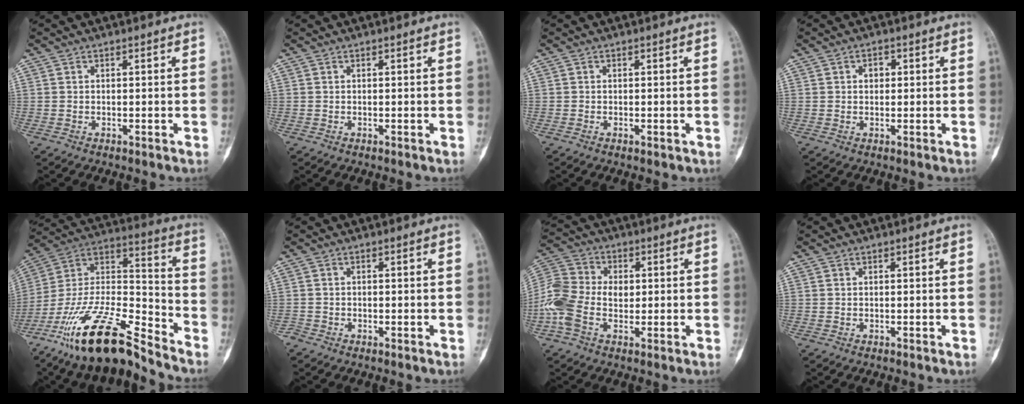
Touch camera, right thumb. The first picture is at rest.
{"total": 0.0}
{"total": 1.0, "force": [-0.4, 0.5, 0.8], "torque": [-0.013, 0.001, -0.005]}
{"total": 2.0, "force": [0.3, 1.6, 1.2], "torque": [-0.009, 0.004, 0.003]}
{"total": 22.0, "force": [-16.7, 6.2, 12.8], "torque": [-0.252, 0.081, -0.308]}
{"total": 1.0, "force": [-0.9, 0.5, -0.1], "torque": [0.003, 0.000, -0.022]}
{"total": 11.2, "force": [-1.2, 7.7, 8.0], "torque": [-0.163, 0.029, -0.030]}
{"total": 0.0}